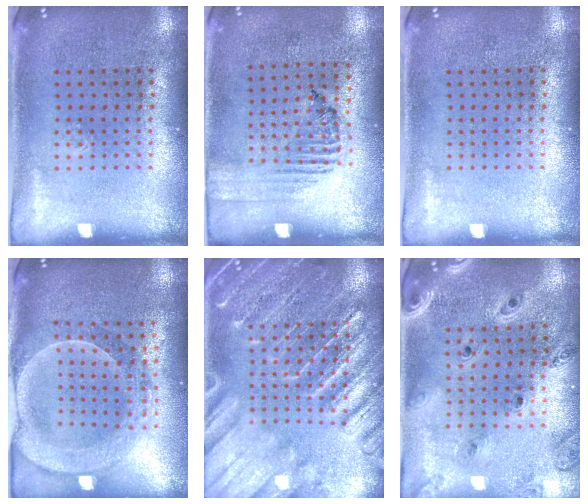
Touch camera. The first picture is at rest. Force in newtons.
{"total": 1.5, "press": 1.1, "slide": 1.0}
{"total": 0.0}
{"total": 2.2, "press": 2.0, "slide": 0.9}
{"total": 5.2, "press": 5.1, "slide": 0.7}
{"total": 1.4, "press": 1.4, "slide": 0.2}